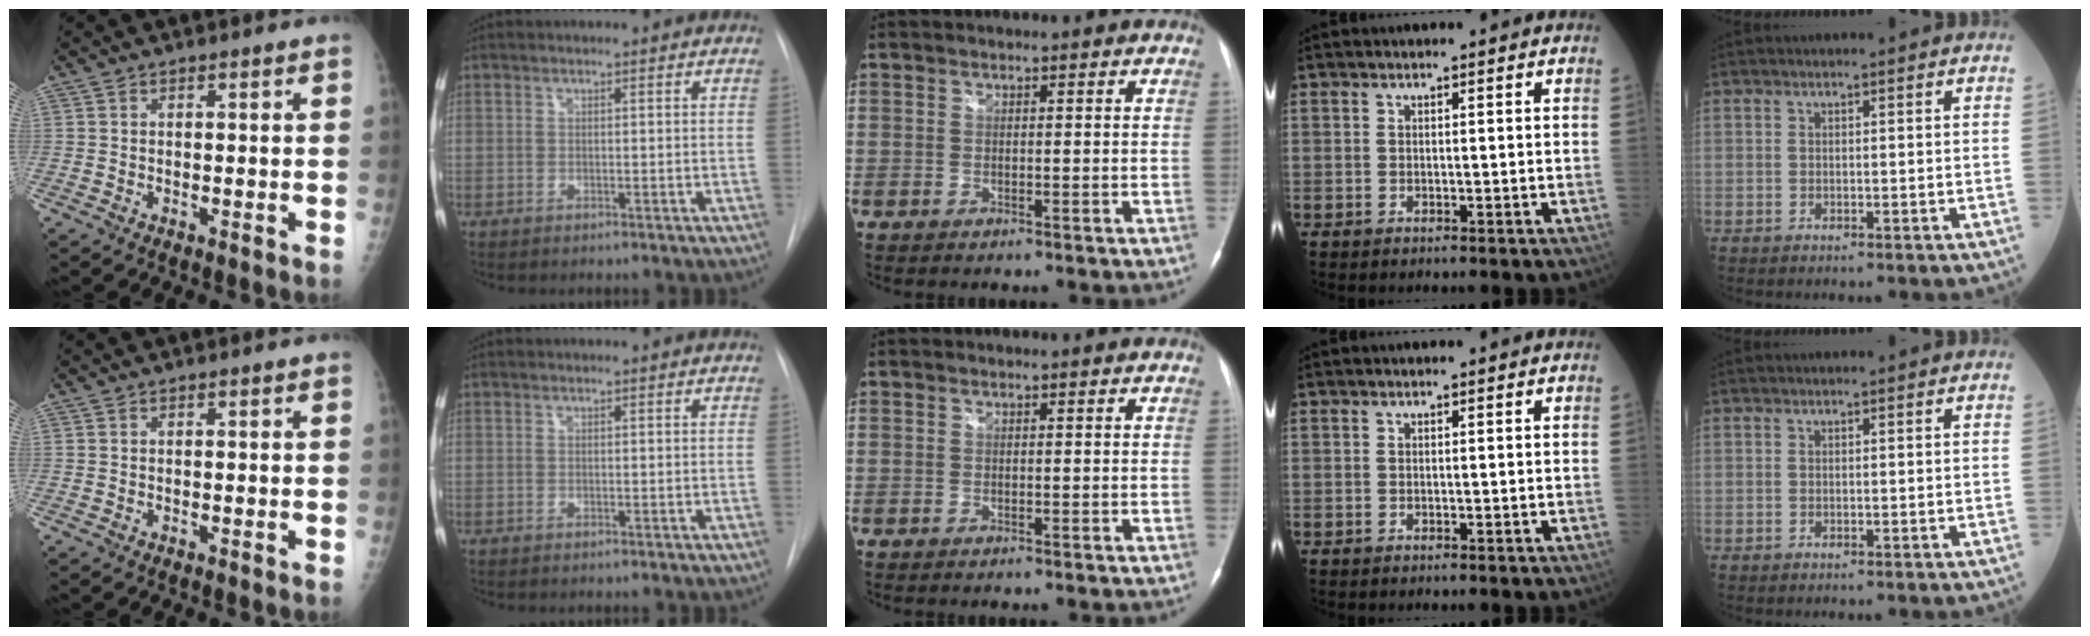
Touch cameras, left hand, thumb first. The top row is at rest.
{}